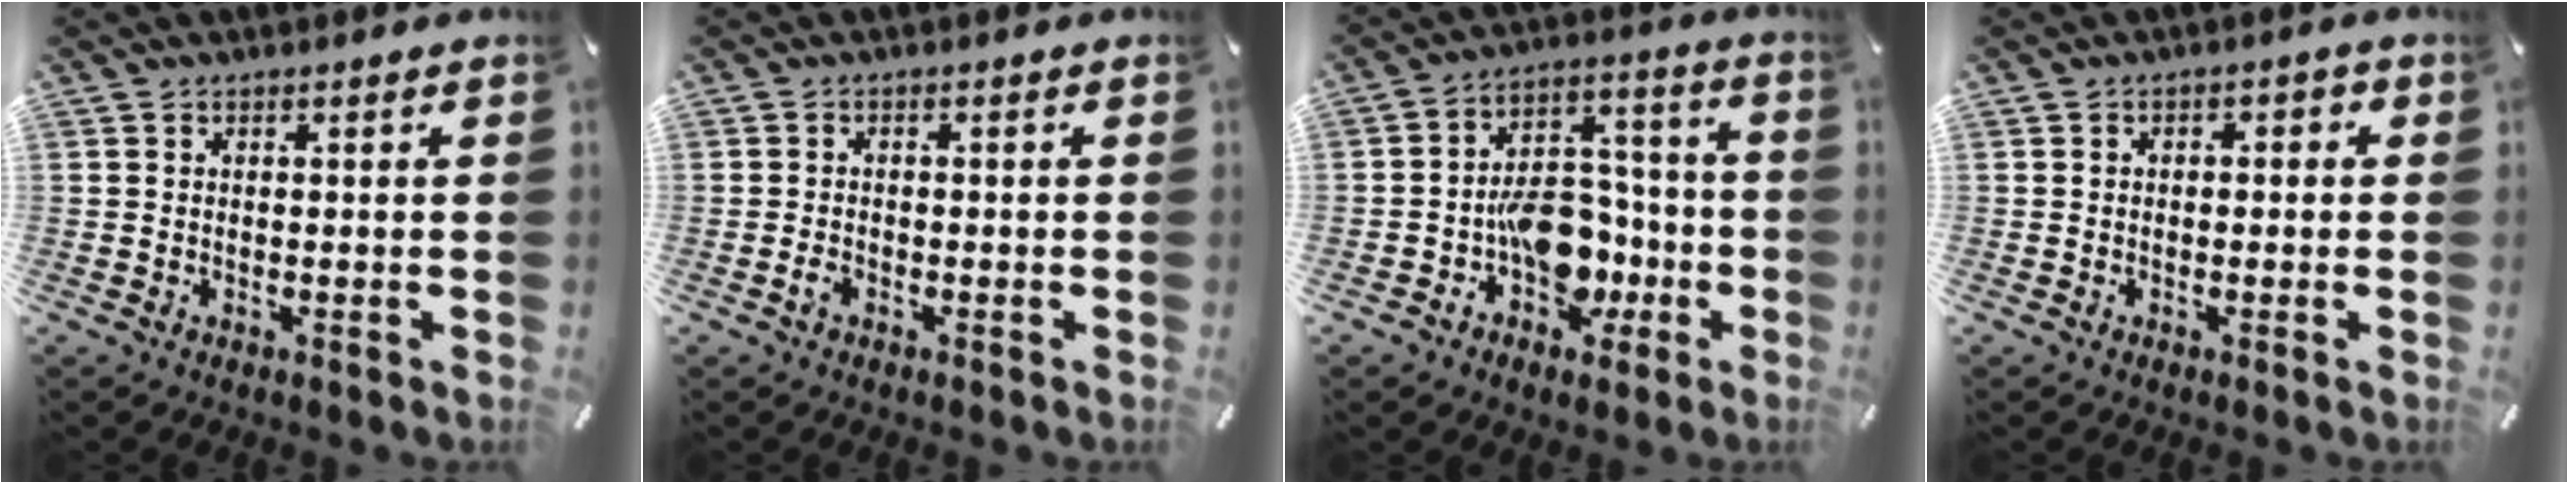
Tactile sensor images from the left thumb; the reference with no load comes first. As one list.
[{"total": 1.4, "force": [-0.9, 0.8, 0.7], "torque": [-0.014, 0.004, -0.018]}, {"total": 13.1, "force": [-4.2, 10.0, 7.3], "torque": [-0.095, 0.024, -0.064]}, {"total": 1.7, "force": [-0.9, 1.1, 0.9], "torque": [-0.018, 0.010, -0.021]}]